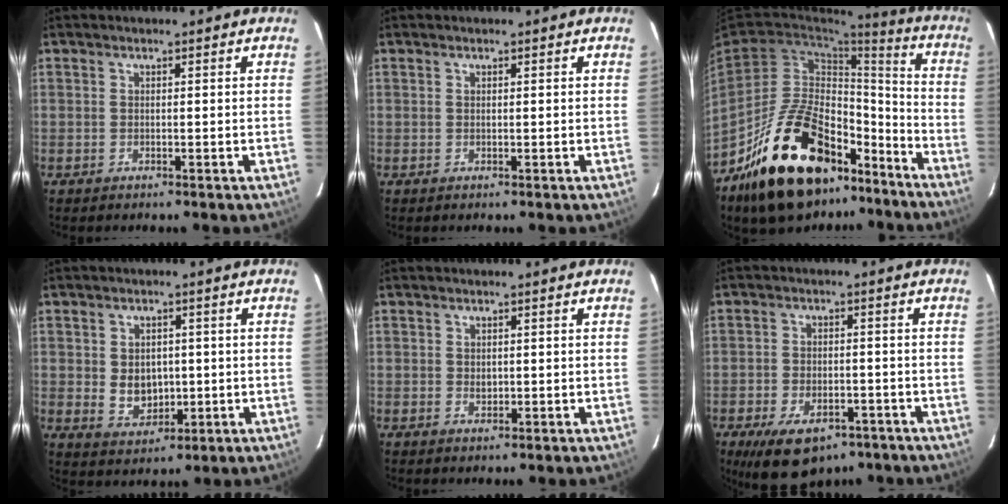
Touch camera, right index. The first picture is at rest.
{"total": 0.0}
{"total": 27.3, "force": [-18.0, 13.4, 15.5], "torque": [-0.286, 0.029, -0.266]}
{"total": 6.3, "force": [0.0, 5.0, 3.8], "torque": [-0.070, -0.001, 0.014]}
{"total": 1.2, "force": [0.2, 1.1, 0.6], "torque": [-0.008, 0.002, 0.004]}
{"total": 12.6, "force": [-8.0, 6.6, 7.0], "torque": [-0.150, -0.017, -0.118]}